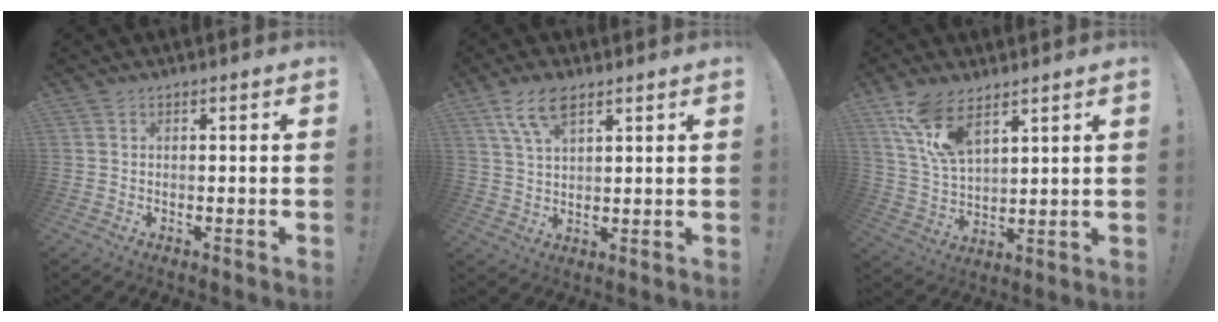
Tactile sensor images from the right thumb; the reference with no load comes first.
{"total": 8.8, "force": [5.2, 4.0, 5.9], "torque": [-0.106, -0.011, 0.098]}
{"total": 11.9, "force": [8.1, 5.2, 7.0], "torque": [-0.138, -0.034, 0.156]}